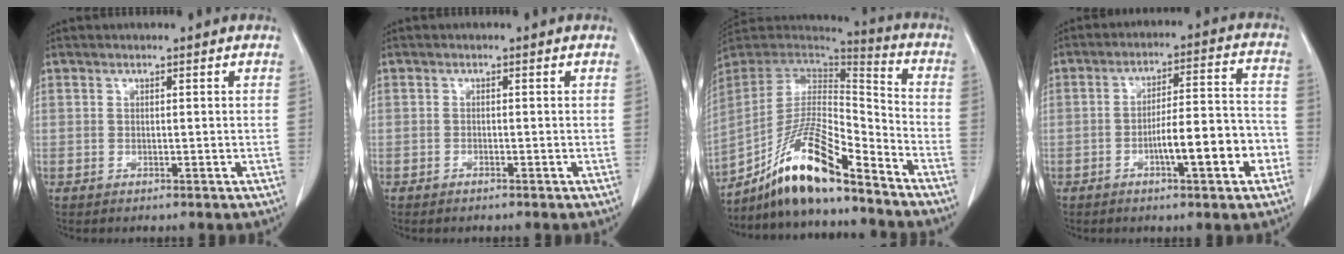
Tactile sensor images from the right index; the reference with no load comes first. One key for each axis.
{"total": 0.6, "fx": -0.6, "fy": 0.0, "fz": 0.3, "tx": -0.010, "ty": -0.001, "tz": -0.009}
{"total": 16.3, "fx": -11.6, "fy": 2.2, "fz": 11.2, "tx": -0.209, "ty": 0.002, "tz": -0.208}
{"total": 10.6, "fx": -3.9, "fy": 1.7, "fz": 9.7, "tx": -0.146, "ty": 0.023, "tz": -0.052}